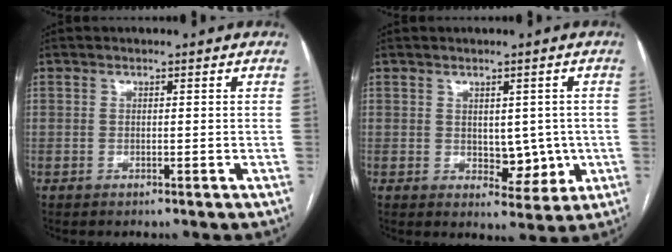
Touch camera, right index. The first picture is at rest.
{"total": 5.2, "force": [-0.2, 3.1, 4.1], "torque": [-0.047, -0.002, 0.009]}